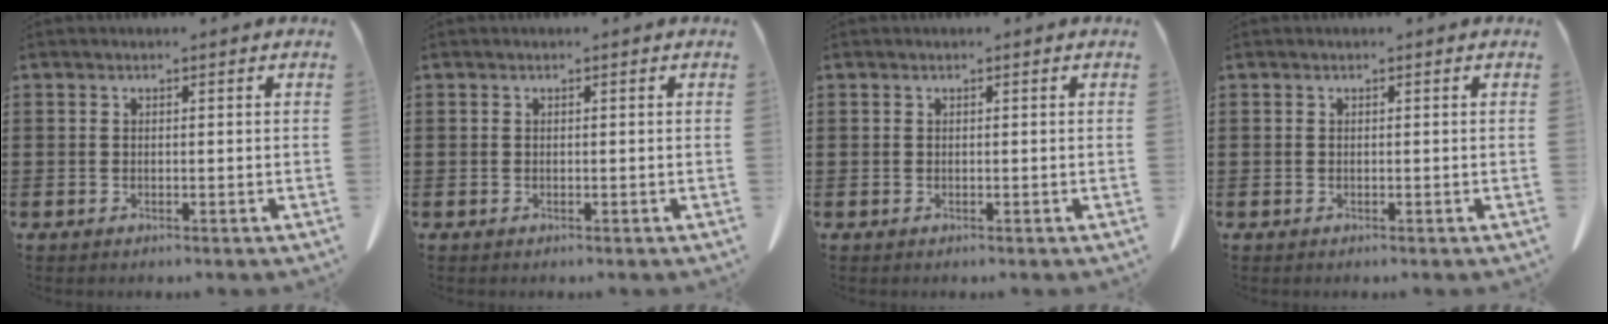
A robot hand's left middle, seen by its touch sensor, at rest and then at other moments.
{"total": 0.0}
{"total": 0.0}
{"total": 0.0}